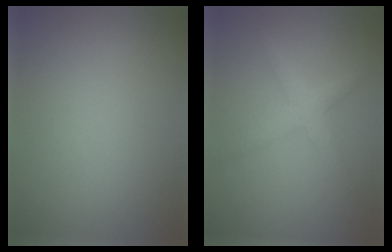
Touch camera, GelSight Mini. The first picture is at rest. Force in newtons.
{"total": 2.4, "press": 2.4, "slide": 0.1}